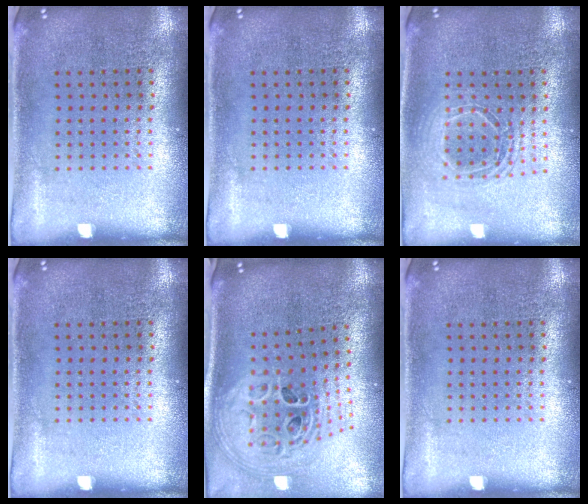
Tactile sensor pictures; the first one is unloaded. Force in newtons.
{"total": 0.0}
{"total": 1.7, "press": 1.5, "slide": 0.9}
{"total": 0.0}
{"total": 2.8, "press": 2.0, "slide": 2.0}
{"total": 0.0}